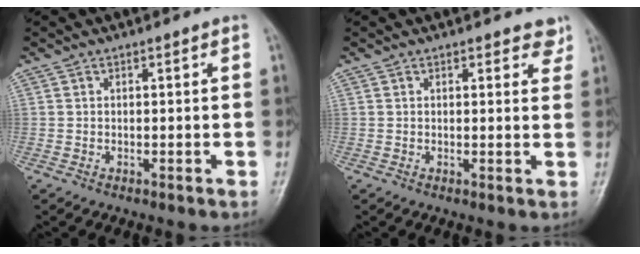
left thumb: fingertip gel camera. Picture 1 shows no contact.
{"total": 2.9, "force": [2.2, 1.5, 1.1], "torque": [0.016, -0.010, 0.019]}